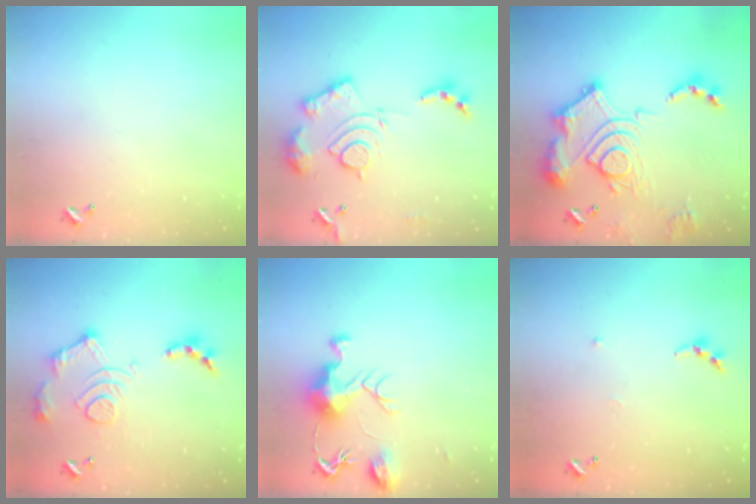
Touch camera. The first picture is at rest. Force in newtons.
{"total": 17.4, "press": 17.3, "slide": 1.7}
{"total": 21.5, "press": 21.4, "slide": 2.5}
{"total": 13.2, "press": 13.2, "slide": 1.2}
{"total": 9.4, "press": 9.4, "slide": 0.3}
{"total": 6.2, "press": 6.1, "slide": 0.7}